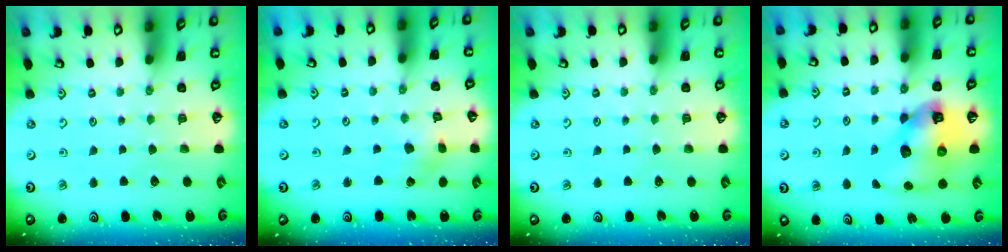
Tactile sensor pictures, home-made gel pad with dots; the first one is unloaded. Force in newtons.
{"total": 2.1, "press": 2.1, "slide": 0.3}
{"total": 0.0}
{"total": 13.1, "press": 12.9, "slide": 2.0}